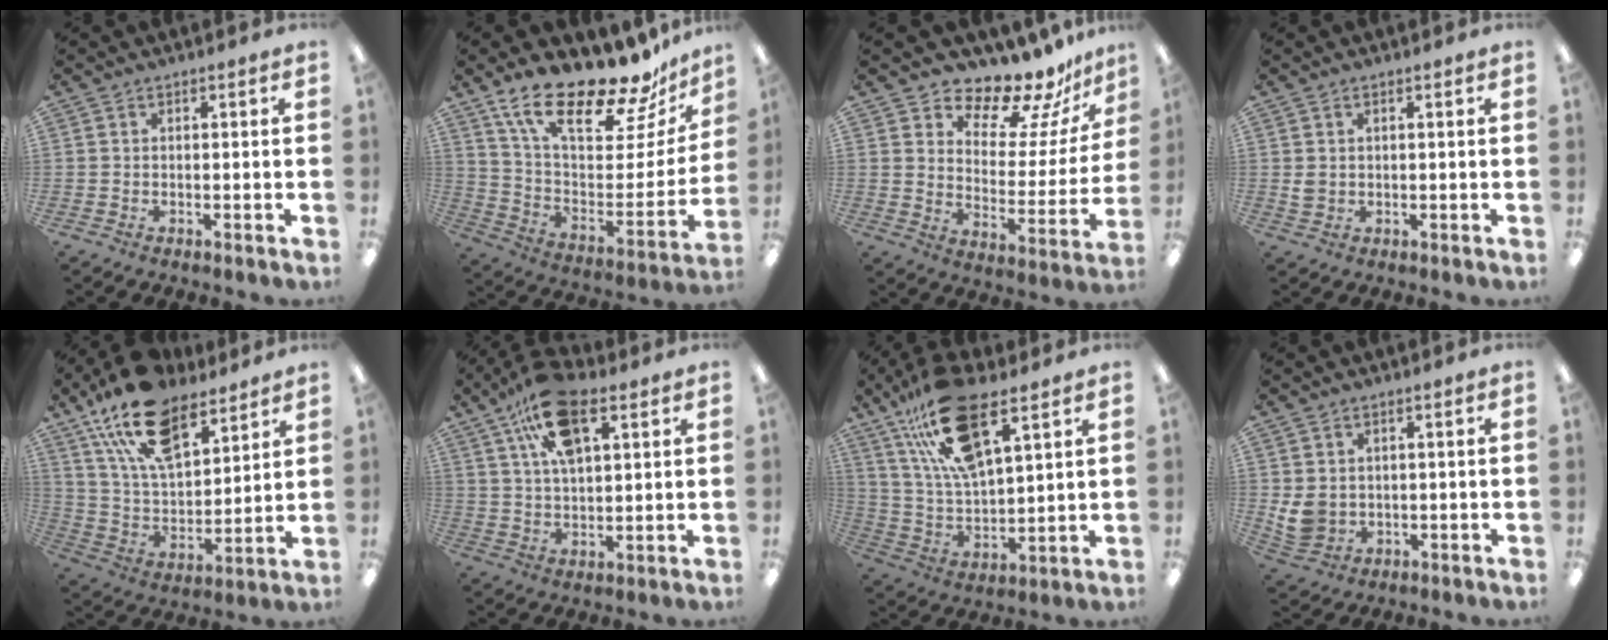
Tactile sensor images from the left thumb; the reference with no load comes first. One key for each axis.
{"total": 22.5, "fx": 18.0, "fy": 6.1, "fz": 12.0, "tx": -0.200, "ty": -0.132, "tz": 0.307}
{"total": 13.2, "fx": 12.0, "fy": 4.0, "fz": 3.7, "tx": -0.057, "ty": -0.112, "tz": 0.207}
{"total": 2.2, "fx": 0.7, "fy": 1.8, "fz": 1.0, "tx": -0.014, "ty": 0.000, "tz": 0.011}
{"total": 20.0, "fx": 13.3, "fy": 9.7, "fz": 11.3, "tx": -0.210, "ty": -0.061, "tz": 0.242}
{"total": 14.5, "fx": 7.9, "fy": 7.0, "fz": 9.8, "tx": -0.167, "ty": -0.018, "tz": 0.144}
{"total": 20.0, "fx": 12.5, "fy": 7.4, "fz": 13.8, "tx": -0.269, "ty": -0.043, "tz": 0.217}
{"total": 5.4, "fx": 1.6, "fy": 4.6, "fz": 2.5, "tx": -0.058, "ty": -0.004, "tz": 0.033}